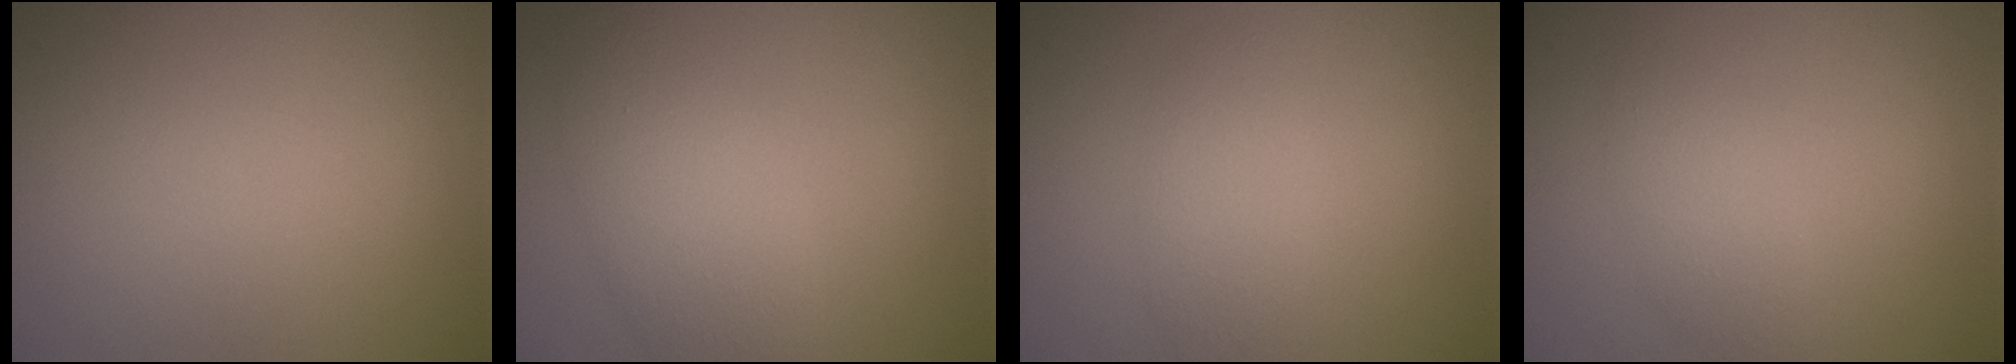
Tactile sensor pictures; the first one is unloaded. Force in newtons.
{"total": 3.7, "press": 3.7, "slide": 0.3}
{"total": 2.4, "press": 2.4, "slide": 0.0}
{"total": 2.1, "press": 2.1, "slide": 0.2}